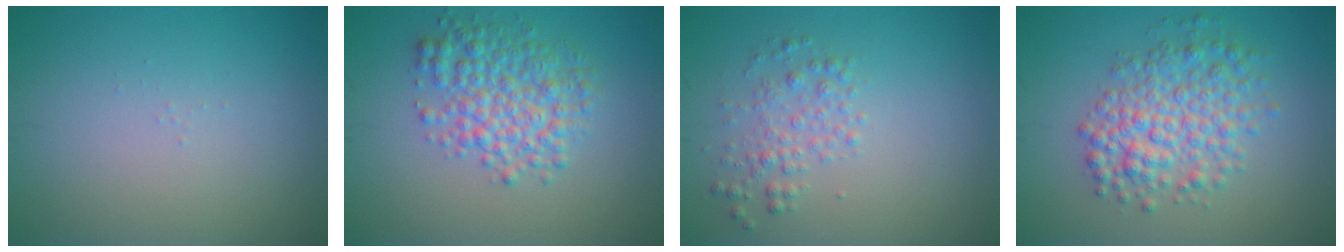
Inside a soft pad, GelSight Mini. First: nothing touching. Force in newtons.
{"total": 5.0, "press": 5.0, "slide": 0.1}
{"total": 2.2, "press": 2.2, "slide": 0.1}
{"total": 5.4, "press": 5.4, "slide": 0.1}